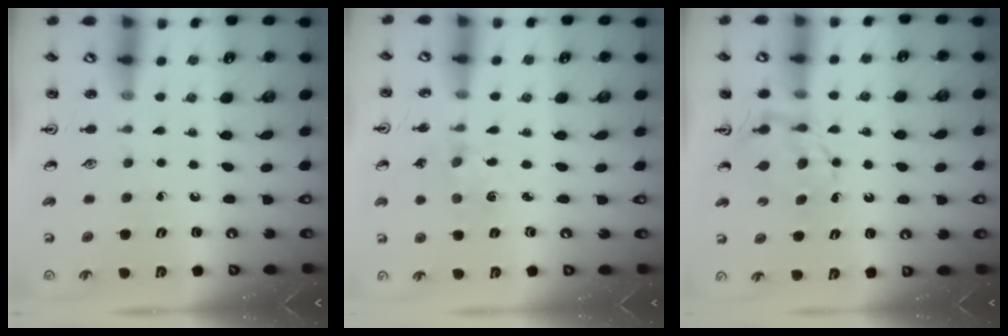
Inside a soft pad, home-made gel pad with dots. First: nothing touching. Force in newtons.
{"total": 2.7, "press": 2.7, "slide": 0.3}
{"total": 6.6, "press": 6.6, "slide": 0.3}